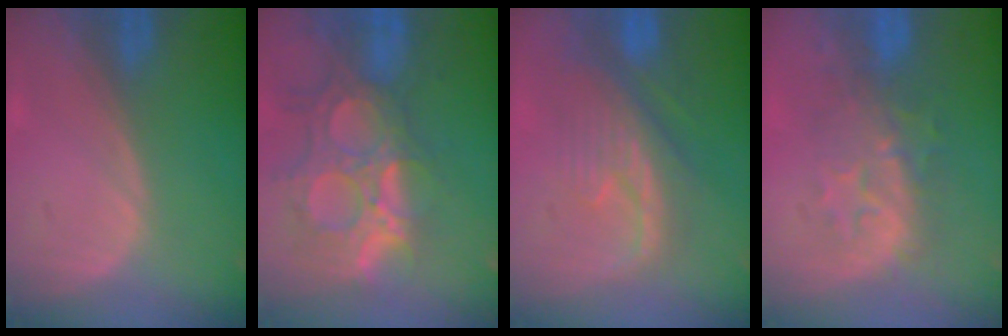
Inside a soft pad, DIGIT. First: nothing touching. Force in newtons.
{"total": 13.4, "press": 11.4, "slide": 7.0}
{"total": 8.3, "press": 8.2, "slide": 1.3}
{"total": 8.3, "press": 8.2, "slide": 1.2}